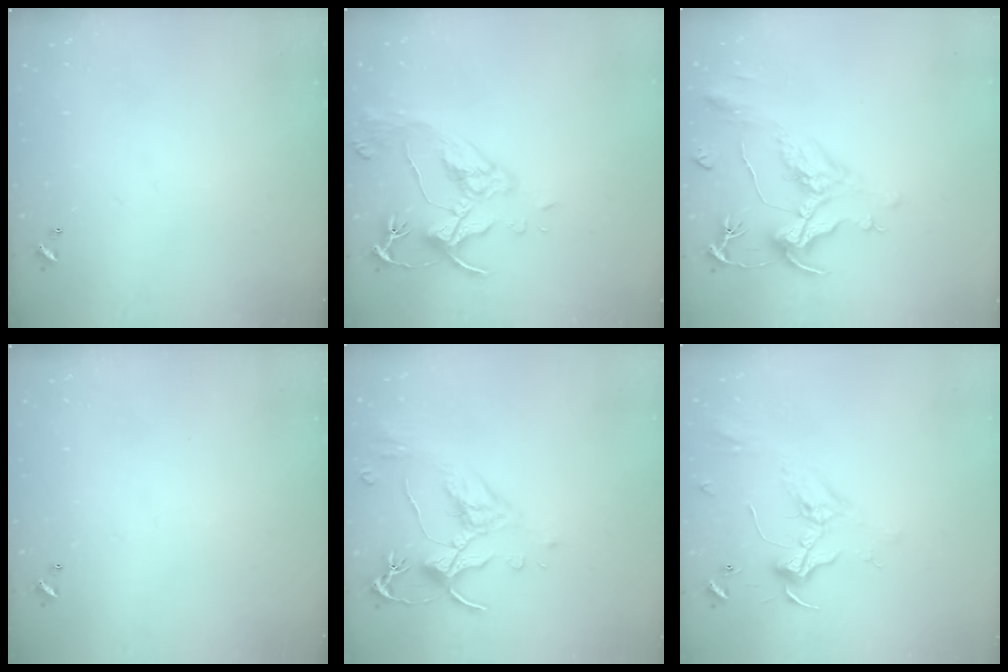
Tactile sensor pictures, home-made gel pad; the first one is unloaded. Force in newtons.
{"total": 6.6, "press": 6.5, "slide": 1.2}
{"total": 1.6, "press": 0.1, "slide": 1.6}
{"total": 0.0}
{"total": 2.5, "press": 2.1, "slide": 1.4}
{"total": 2.3, "press": 2.2, "slide": 0.9}